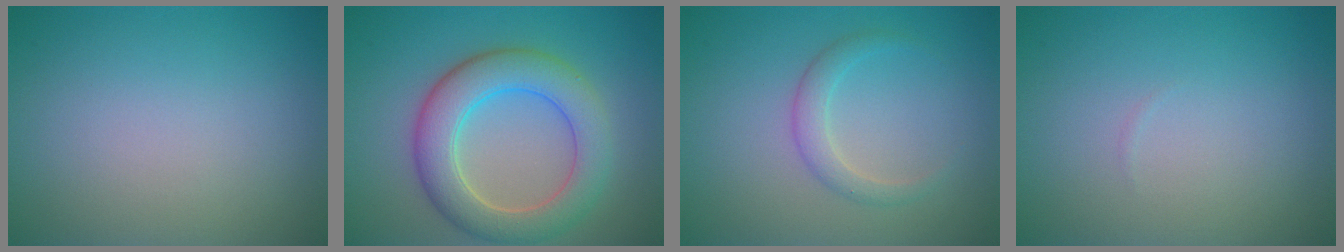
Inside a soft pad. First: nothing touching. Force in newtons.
{"total": 6.5, "press": 6.5, "slide": 0.3}
{"total": 1.9, "press": 1.9, "slide": 0.1}
{"total": 0.0}